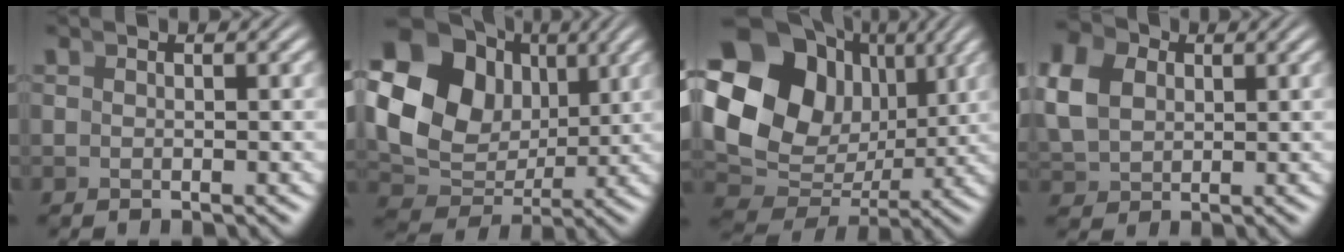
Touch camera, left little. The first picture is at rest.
{"total": 15.6, "force": [2.9, 12.2, 9.2], "torque": [-0.177, -0.007, 0.049]}
{"total": 17.7, "force": [2.6, 13.5, 11.2], "torque": [-0.213, -0.024, 0.049]}
{"total": 6.4, "force": [1.8, 5.3, 3.2], "torque": [-0.073, 0.003, 0.032]}